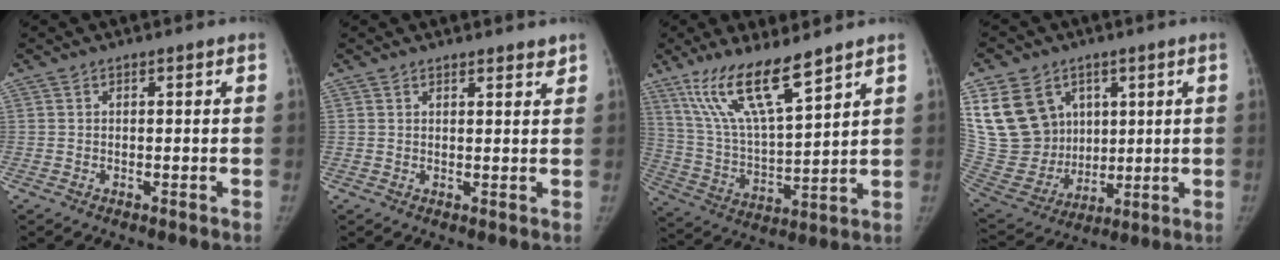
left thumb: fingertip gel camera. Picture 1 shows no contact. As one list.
[{"total": 2.2, "force": [2.0, 0.7, 0.6], "torque": [0.004, -0.012, 0.021]}, {"total": 15.2, "force": [10.5, 3.0, 10.5], "torque": [-0.190, -0.054, 0.215]}, {"total": 18.6, "force": [7.1, 14.7, 9.0], "torque": [-0.158, -0.012, 0.158]}]